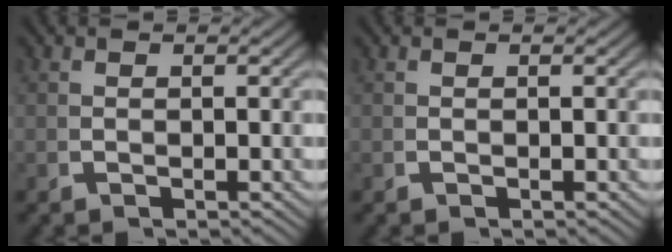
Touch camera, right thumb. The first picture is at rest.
{"total": 0.0}